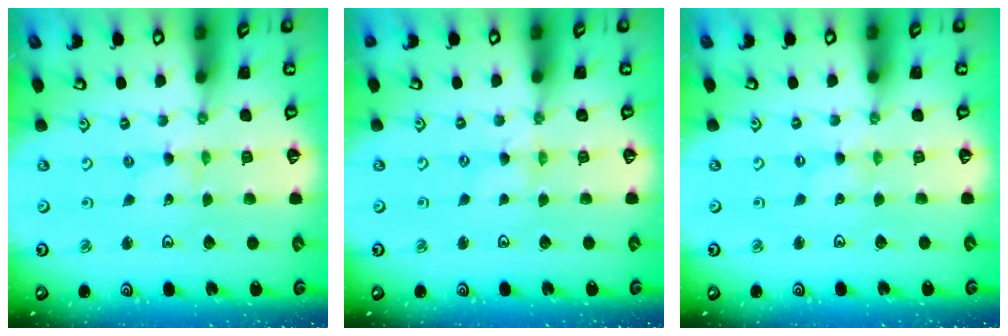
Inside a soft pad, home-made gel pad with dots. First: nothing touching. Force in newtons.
{"total": 0.0}
{"total": 0.0}